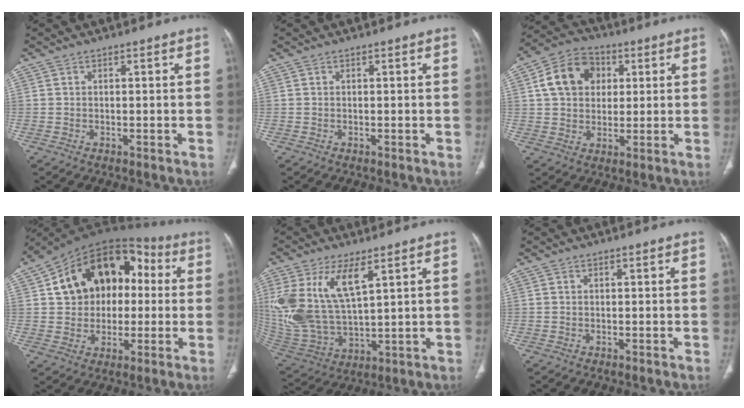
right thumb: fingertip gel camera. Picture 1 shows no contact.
{"total": 0.0}
{"total": 11.6, "force": [3.0, 9.1, 6.6], "torque": [-0.093, 0.006, 0.045]}
{"total": 19.9, "force": [3.0, 14.5, 13.3], "torque": [-0.171, 0.040, 0.048]}
{"total": 17.8, "force": [6.9, 8.2, 14.2], "torque": [-0.301, -0.024, 0.150]}
{"total": 0.0}